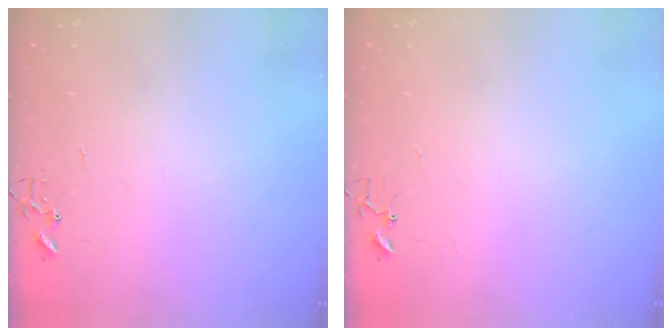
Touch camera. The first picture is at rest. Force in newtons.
{"total": 3.8, "press": 3.7, "slide": 0.3}